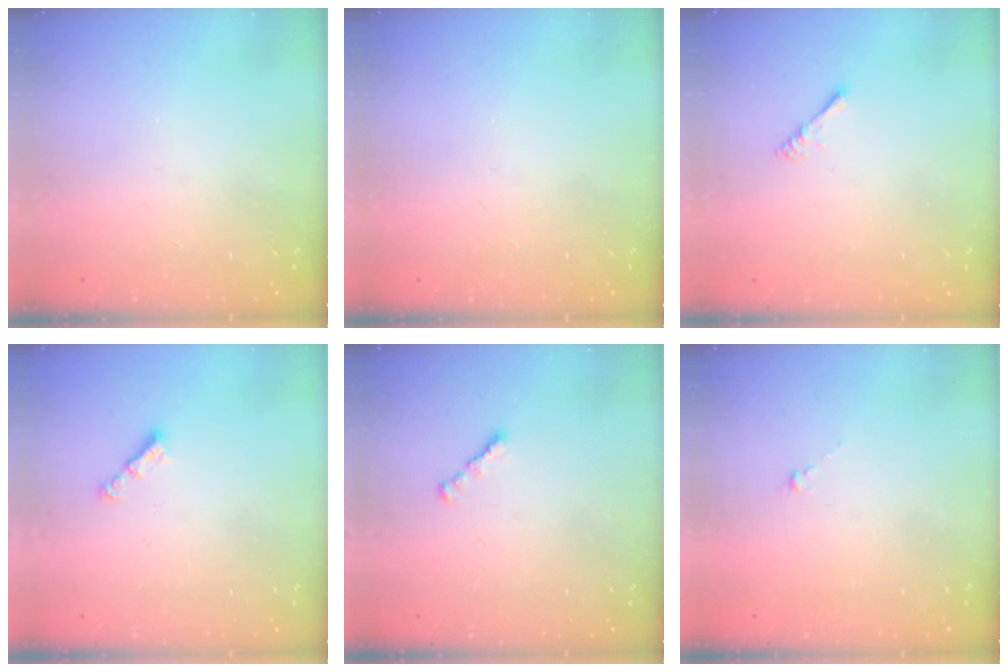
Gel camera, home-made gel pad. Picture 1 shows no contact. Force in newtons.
{"total": 0.0}
{"total": 1.7, "press": 1.6, "slide": 0.4}
{"total": 3.1, "press": 3.1, "slide": 0.1}
{"total": 1.8, "press": 1.7, "slide": 0.6}
{"total": 0.0}